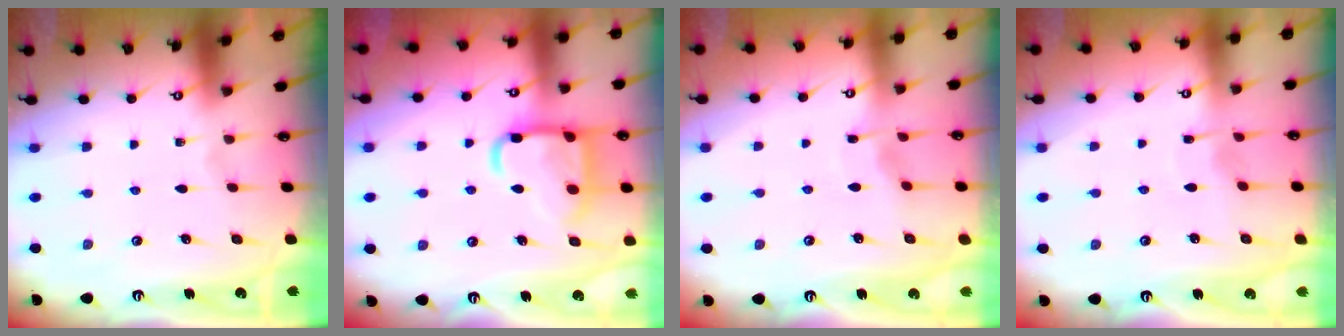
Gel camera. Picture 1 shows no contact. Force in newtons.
{"total": 15.9, "press": 15.8, "slide": 1.6}
{"total": 2.4, "press": 2.4, "slide": 0.3}
{"total": 1.8, "press": 1.7, "slide": 0.3}